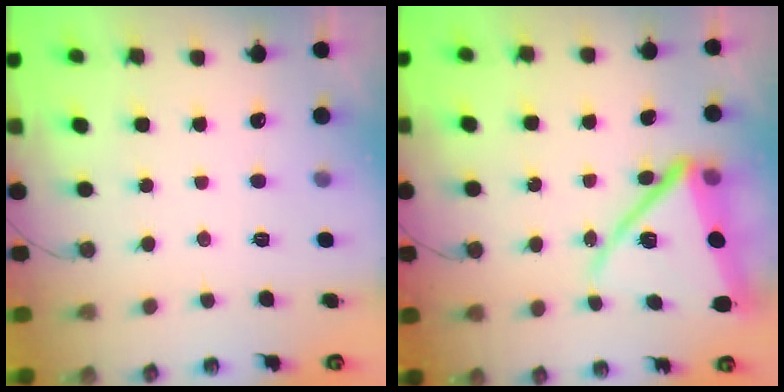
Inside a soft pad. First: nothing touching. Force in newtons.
{"total": 16.9, "press": 16.8, "slide": 2.0}